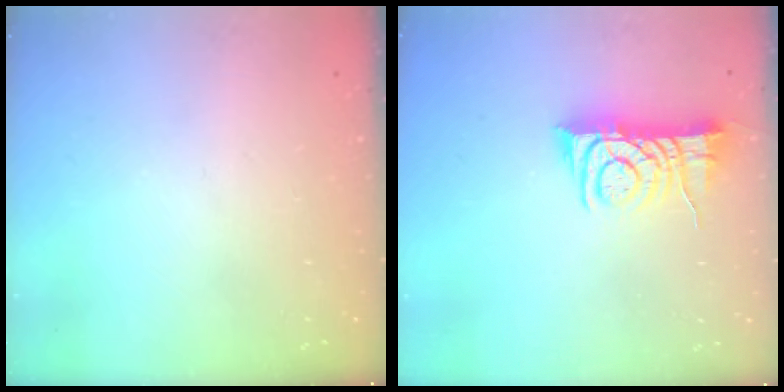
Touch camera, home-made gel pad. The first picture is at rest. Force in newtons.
{"total": 7.6, "press": 7.6, "slide": 0.6}